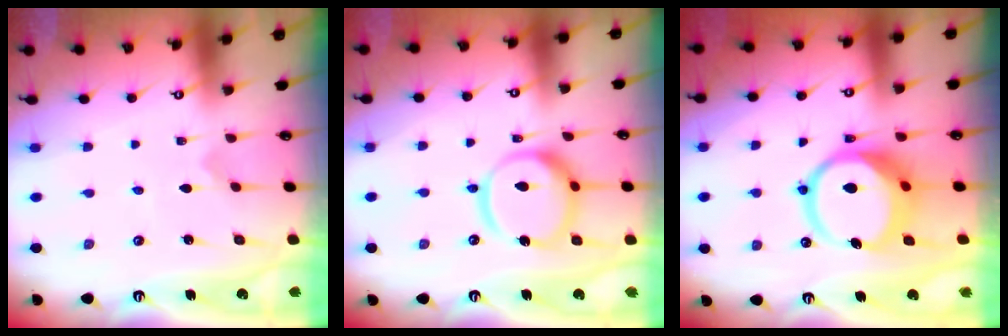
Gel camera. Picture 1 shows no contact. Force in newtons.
{"total": 14.4, "press": 14.3, "slide": 1.7}
{"total": 14.1, "press": 14.0, "slide": 1.7}